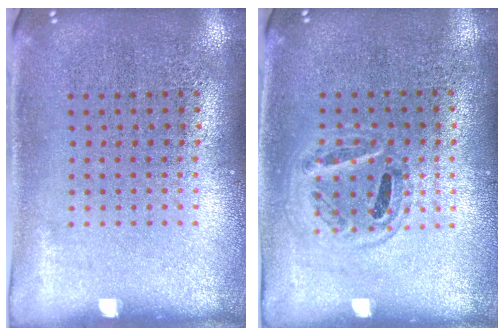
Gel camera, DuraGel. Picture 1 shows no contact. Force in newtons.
{"total": 0.9, "press": 0.9, "slide": 0.2}